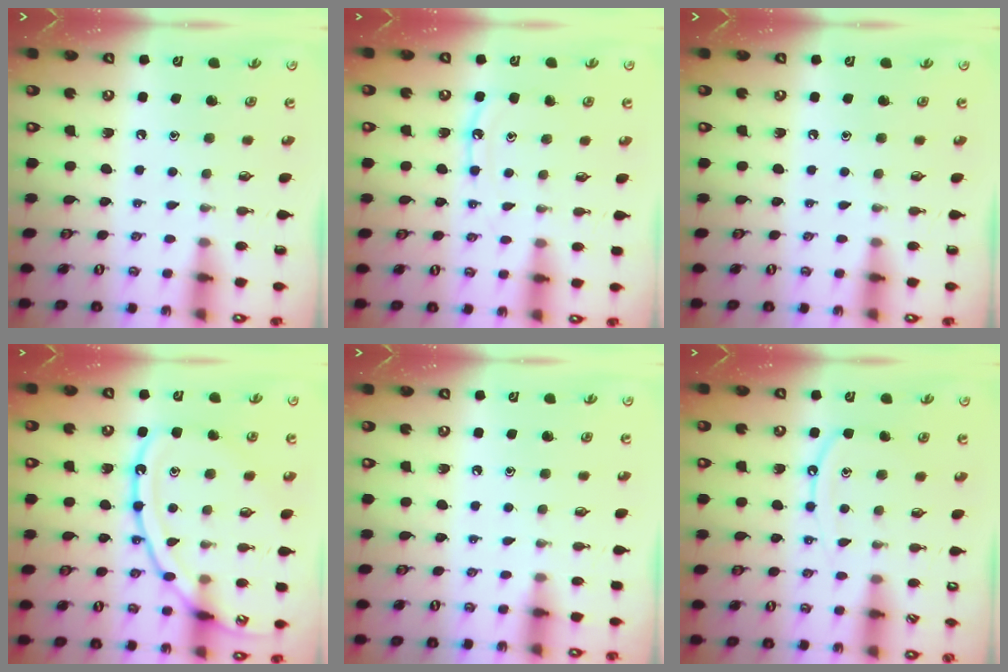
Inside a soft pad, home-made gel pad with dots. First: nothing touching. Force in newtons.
{"total": 8.8, "press": 8.8, "slide": 0.5}
{"total": 0.0}
{"total": 16.5, "press": 16.4, "slide": 1.3}
{"total": 3.0, "press": 2.9, "slide": 0.5}
{"total": 8.8, "press": 8.8, "slide": 0.6}